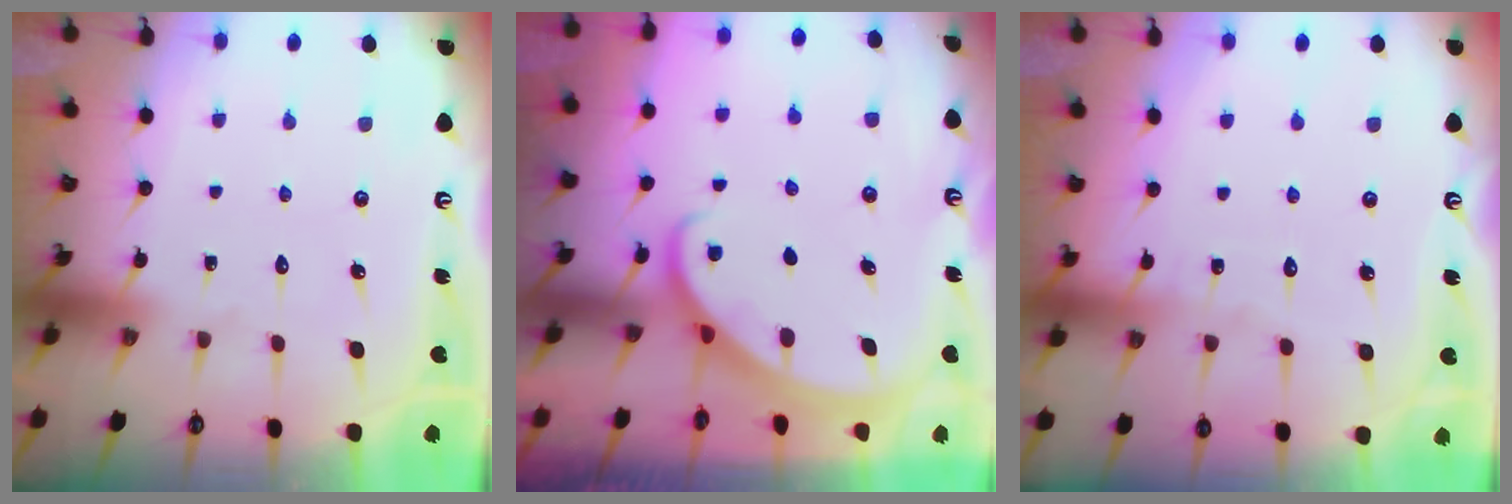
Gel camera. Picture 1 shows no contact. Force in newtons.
{"total": 1.9, "press": 1.9, "slide": 0.2}
{"total": 2.1, "press": 2.1, "slide": 0.1}